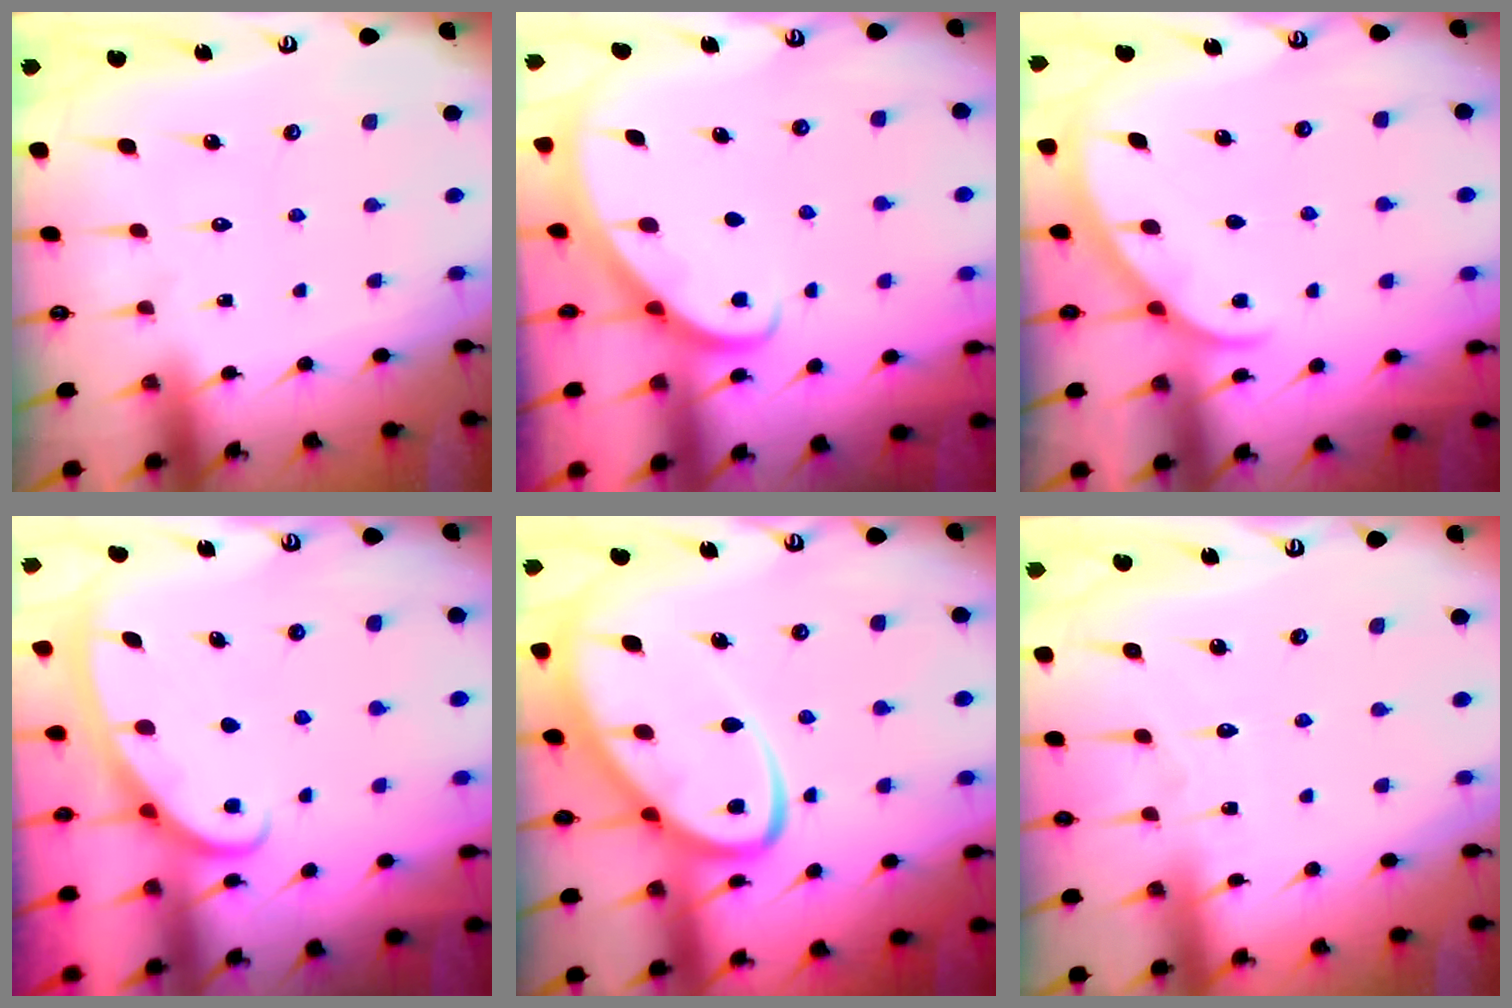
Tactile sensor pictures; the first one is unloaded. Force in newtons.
{"total": 2.9, "press": 2.9, "slide": 0.2}
{"total": 2.0, "press": 2.0, "slide": 0.2}
{"total": 2.9, "press": 2.8, "slide": 0.4}
{"total": 12.1, "press": 12.0, "slide": 1.1}
{"total": 3.1, "press": 3.1, "slide": 0.2}